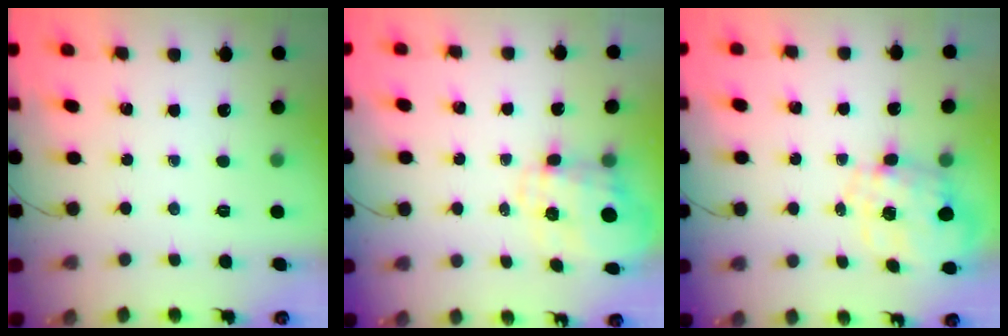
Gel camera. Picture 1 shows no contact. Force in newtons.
{"total": 3.4, "press": 3.2, "slide": 1.2}
{"total": 2.5, "press": 2.4, "slide": 0.8}